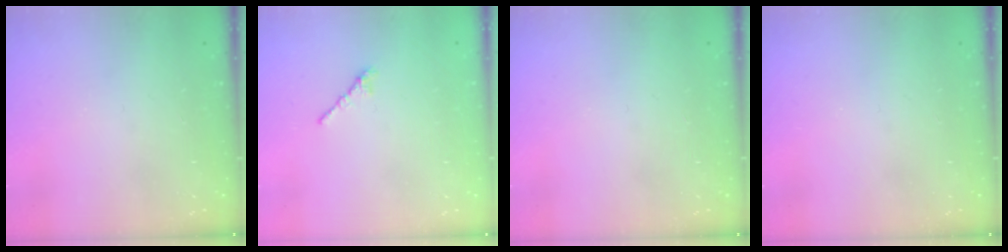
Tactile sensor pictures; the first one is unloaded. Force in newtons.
{"total": 2.4, "press": 2.3, "slide": 0.7}
{"total": 0.0}
{"total": 0.0}